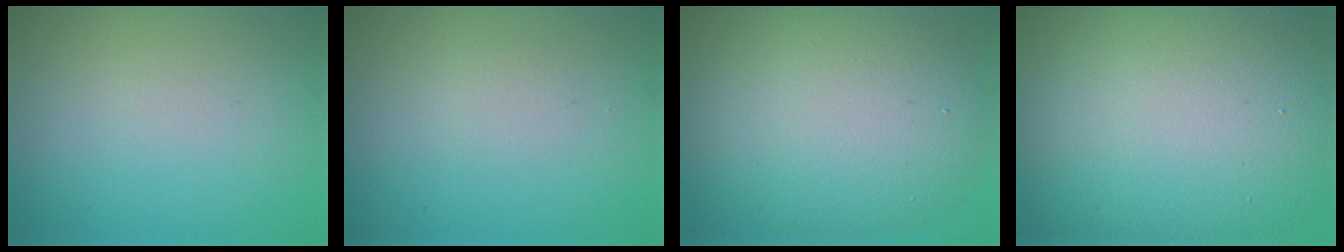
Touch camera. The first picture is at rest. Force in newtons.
{"total": 1.0, "press": 0.9, "slide": 0.1}
{"total": 10.7, "press": 10.6, "slide": 0.8}
{"total": 18.1, "press": 18.1, "slide": 1.2}